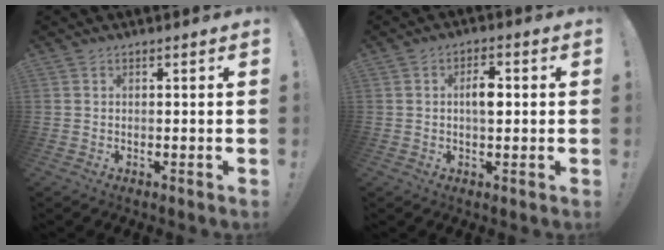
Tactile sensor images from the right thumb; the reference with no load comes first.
{"total": 5.3, "force": [0.2, 2.4, 4.7], "torque": [-0.066, 0.004, -0.003]}